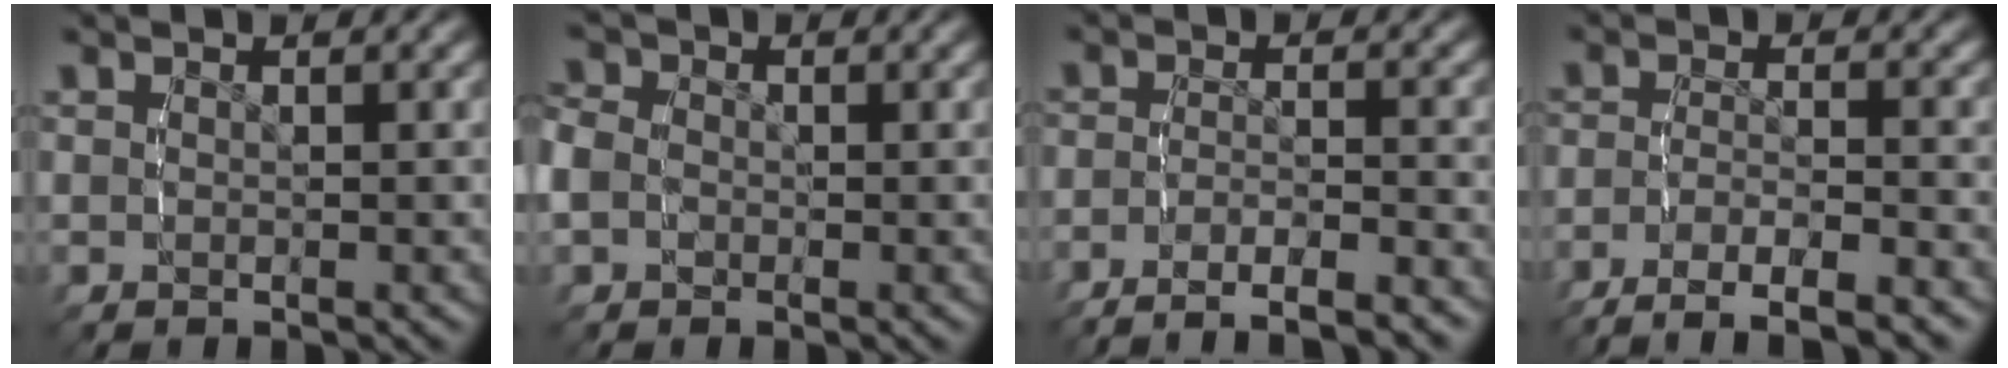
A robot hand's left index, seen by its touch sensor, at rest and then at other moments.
{"total": 3.9, "force": [-0.4, 3.6, 1.4], "torque": [-0.049, -0.005, -0.012]}
{"total": 6.5, "force": [-5.7, 2.0, 2.3], "torque": [-0.041, -0.013, -0.092]}
{"total": 7.7, "force": [-6.5, 2.4, 3.3], "torque": [-0.057, -0.018, -0.098]}